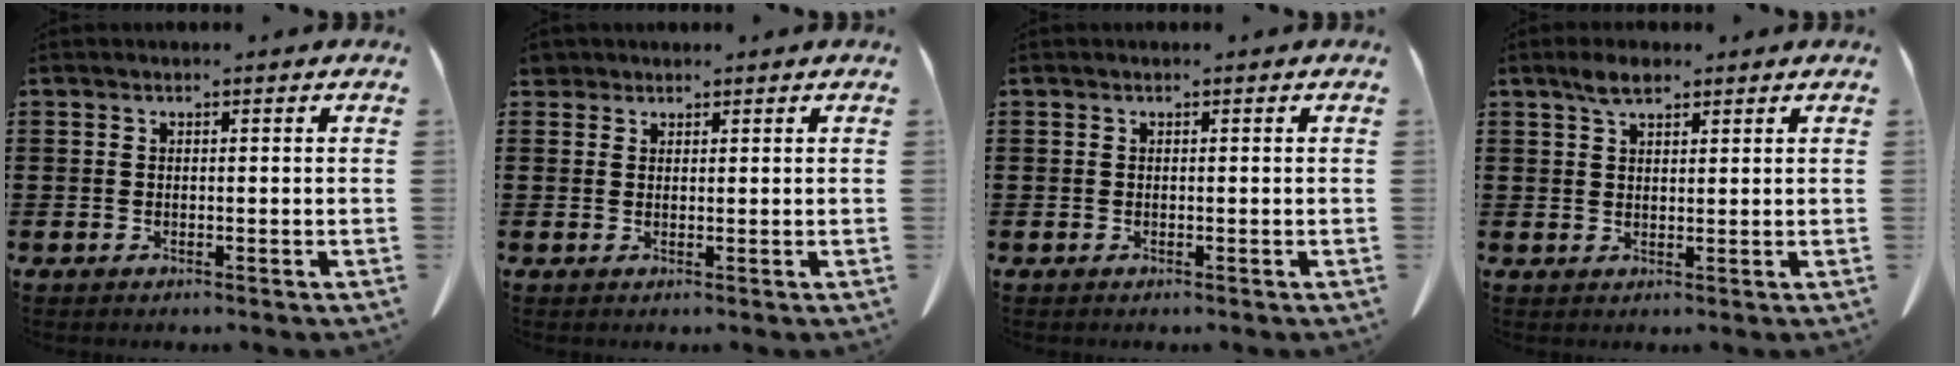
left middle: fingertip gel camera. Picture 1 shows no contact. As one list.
[{"total": 1.8, "force": [1.5, 0.8, 0.3], "torque": [-0.013, 0.004, 0.032]}, {"total": 0.0}, {"total": 3.4, "force": [2.4, 1.3, 2.0], "torque": [-0.038, 0.000, 0.043]}]